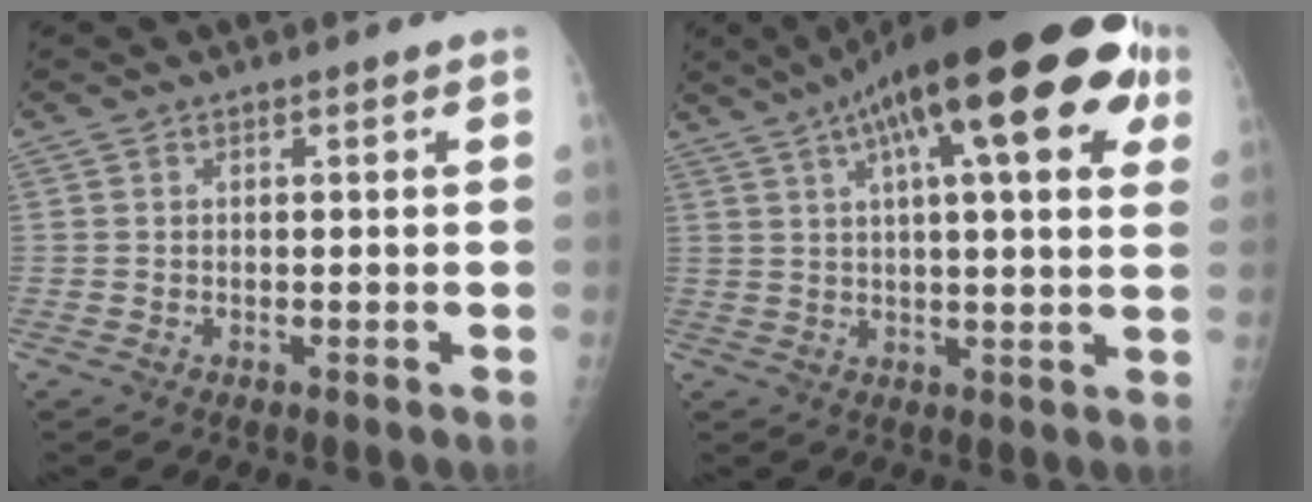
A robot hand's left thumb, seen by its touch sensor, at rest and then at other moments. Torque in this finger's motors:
{"motor_torque": [1.78, 0.15, 2.09, -0.68, 0.52]}